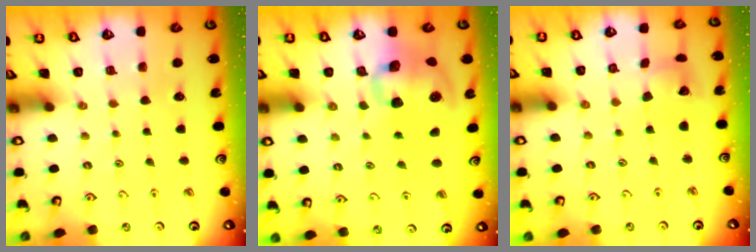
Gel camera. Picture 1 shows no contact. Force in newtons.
{"total": 12.5, "press": 12.3, "slide": 1.9}
{"total": 7.1, "press": 7.0, "slide": 0.9}